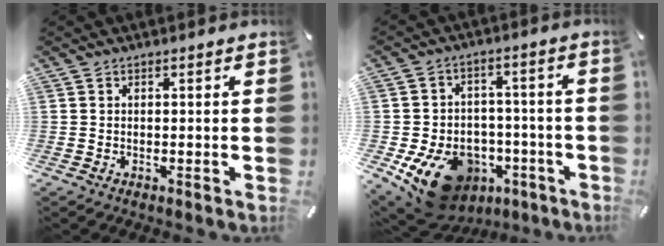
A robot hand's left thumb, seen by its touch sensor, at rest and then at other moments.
{"total": 15.8, "force": [-7.8, 11.0, 8.2], "torque": [-0.142, 0.048, -0.118]}